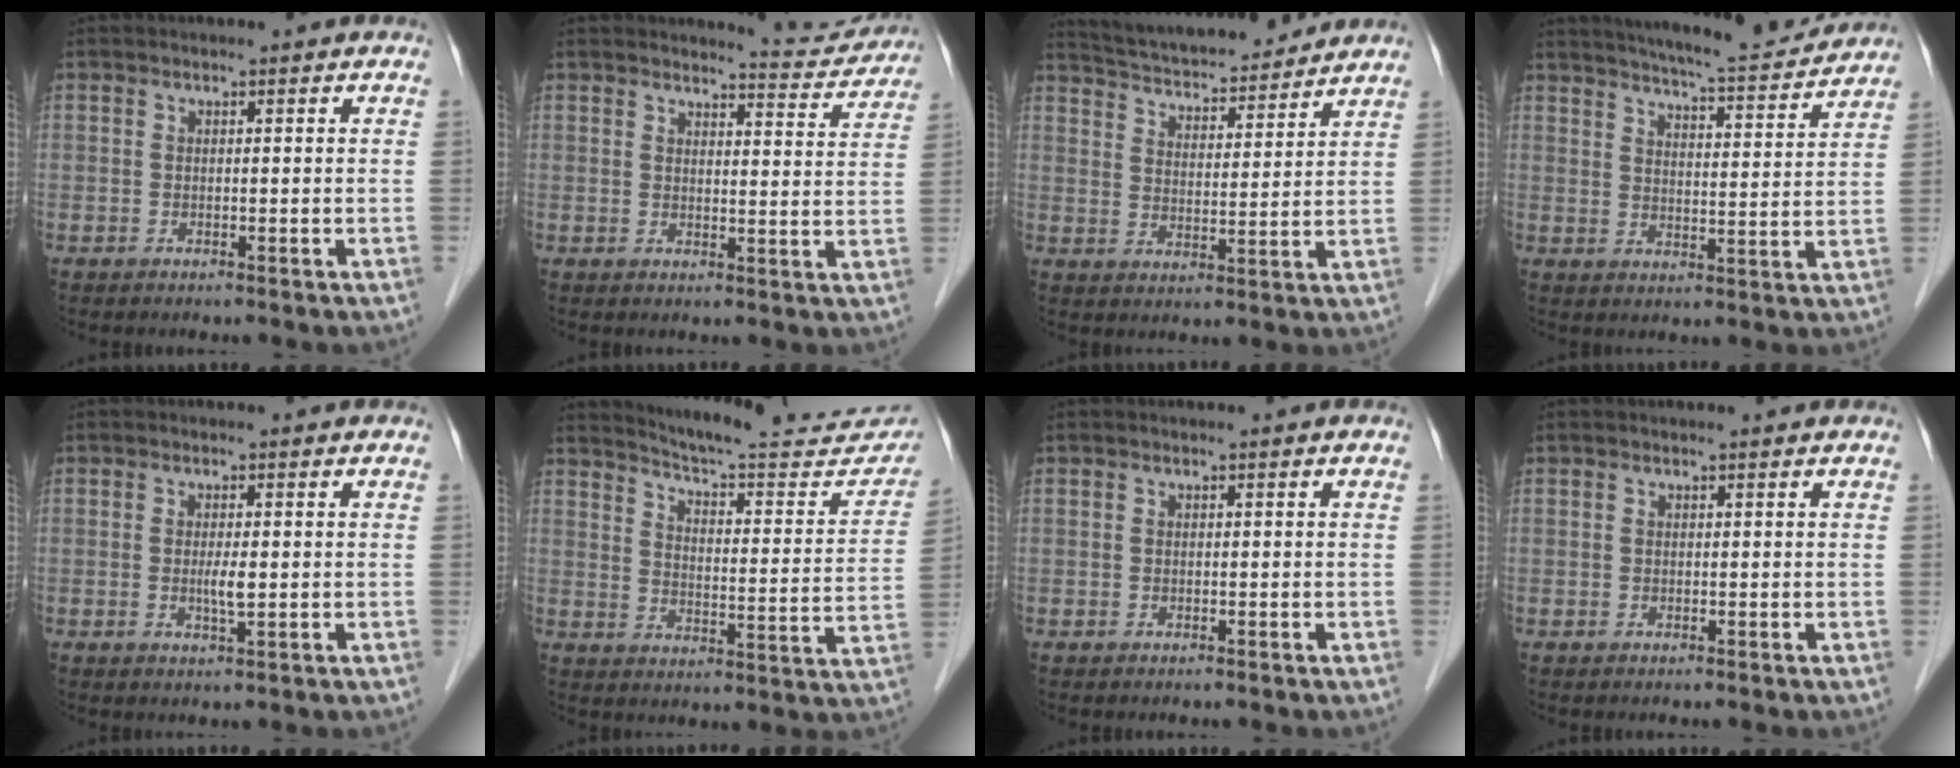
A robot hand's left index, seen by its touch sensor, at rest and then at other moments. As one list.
[{"total": 6.1, "force": [6.1, 0.3, -0.4], "torque": [0.001, -0.023, 0.064]}, {"total": 15.9, "force": [14.9, 2.5, 5.1], "torque": [-0.086, 0.018, 0.227]}, {"total": 13.9, "force": [13.0, 0.8, 4.7], "torque": [-0.074, -0.004, 0.175]}, {"total": 2.2, "force": [0.0, 0.3, 2.1], "torque": [-0.043, -0.003, 0.000]}, {"total": 20.9, "force": [19.8, 2.3, 6.3], "torque": [-0.079, -0.066, 0.246]}, {"total": 0.0}, {"total": 0.6, "force": [0.6, 0.0, 0.2], "torque": [-0.007, 0.002, 0.007]}]